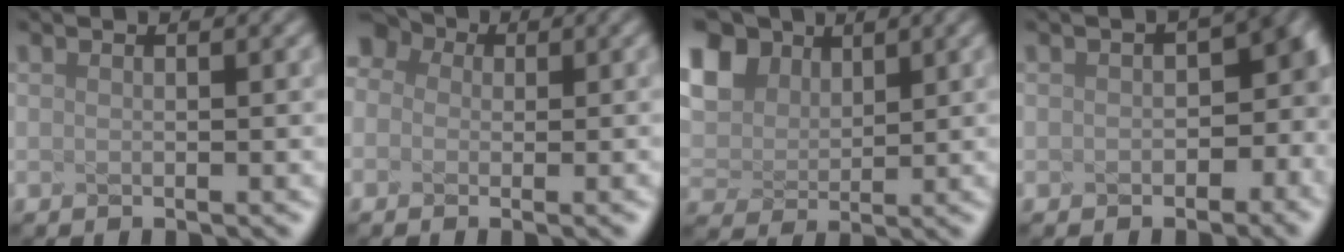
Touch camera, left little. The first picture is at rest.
{"total": 2.7, "force": [0.3, 2.4, 1.2], "torque": [-0.041, 0.019, 0.015]}
{"total": 4.7, "force": [2.7, 3.2, 2.2], "torque": [-0.105, 0.013, 0.079]}
{"total": 5.5, "force": [-1.4, 3.2, 4.2], "torque": [-0.054, -0.016, 0.029]}